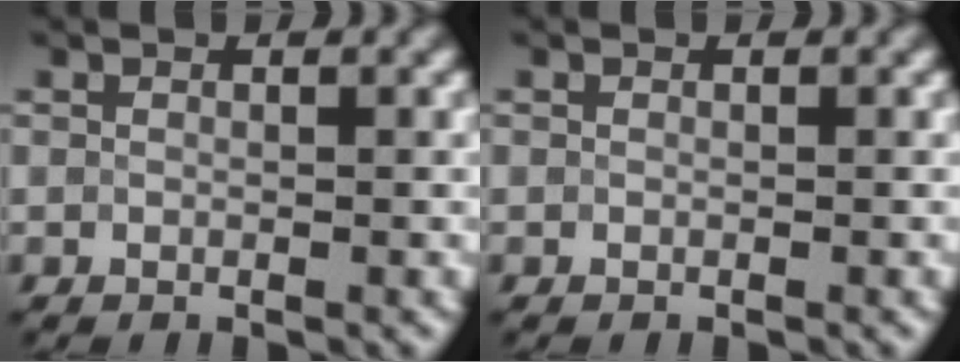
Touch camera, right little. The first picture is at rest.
{"total": 0.6, "force": [-0.2, -0.3, -0.4], "torque": [0.003, 0.002, 0.001]}